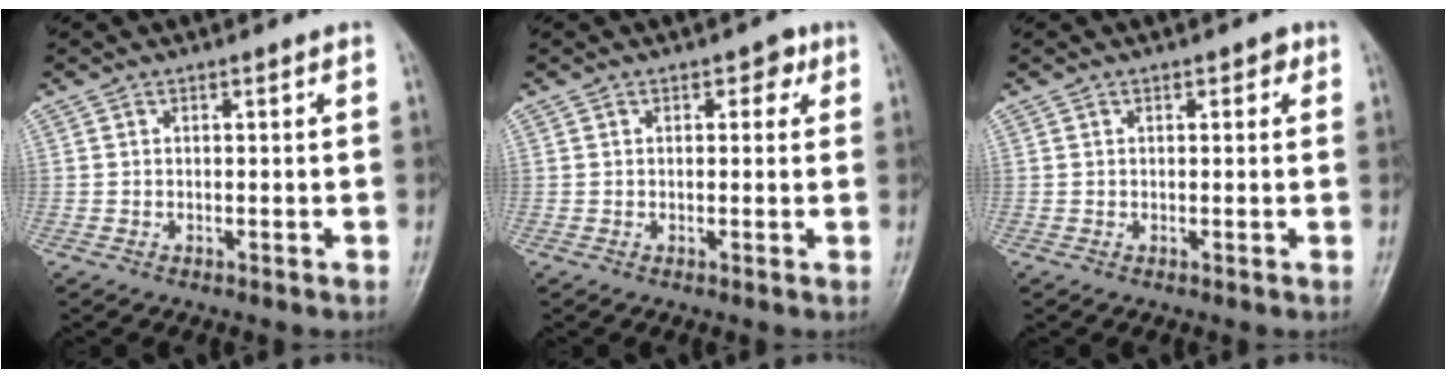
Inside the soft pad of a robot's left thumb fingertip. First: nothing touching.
{"total": 2.8, "force": [1.2, 1.9, 1.8], "torque": [-0.003, 0.001, 0.010]}
{"total": 1.9, "force": [0.8, 1.2, 1.2], "torque": [-0.003, 0.001, 0.007]}